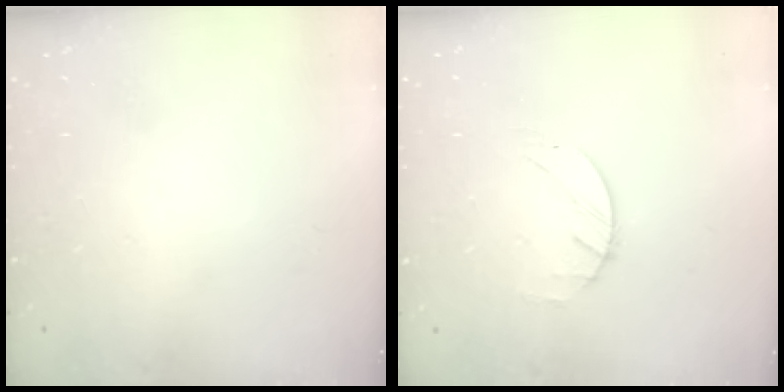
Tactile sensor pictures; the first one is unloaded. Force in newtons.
{"total": 1.4, "press": 1.3, "slide": 0.2}